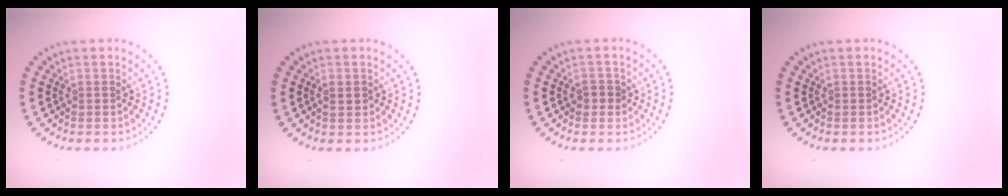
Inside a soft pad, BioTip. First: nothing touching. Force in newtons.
{"total": 0.7, "press": 0.6, "slide": 0.2}
{"total": 1.3, "press": 1.2, "slide": 0.4}
{"total": 0.0}